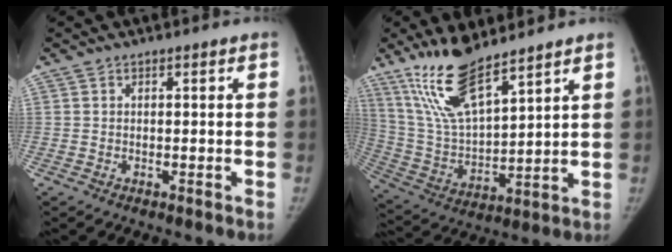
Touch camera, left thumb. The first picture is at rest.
{"total": 14.9, "force": [10.9, 3.9, 9.3], "torque": [-0.168, -0.056, 0.227]}